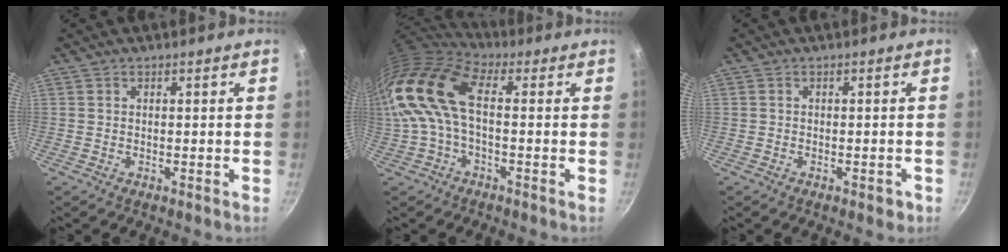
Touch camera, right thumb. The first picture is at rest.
{"total": 16.1, "force": [1.6, 8.3, 13.8], "torque": [-0.284, 0.019, 0.018]}
{"total": 2.0, "force": [-0.9, 1.1, 1.3], "torque": [-0.008, 0.011, -0.007]}